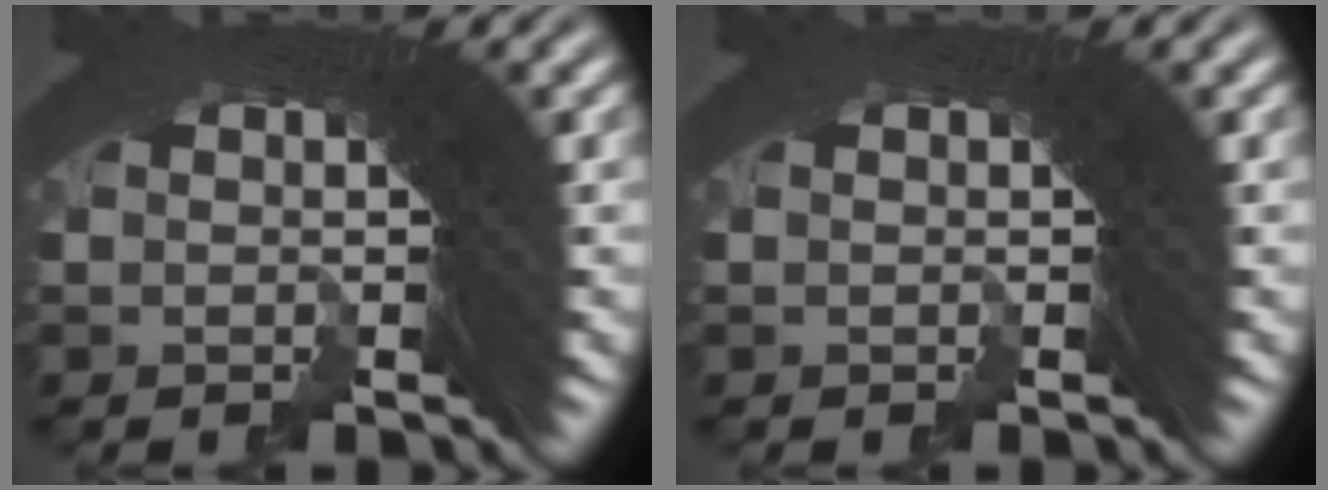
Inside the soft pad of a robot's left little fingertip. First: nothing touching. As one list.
[{"total": 0.0}]